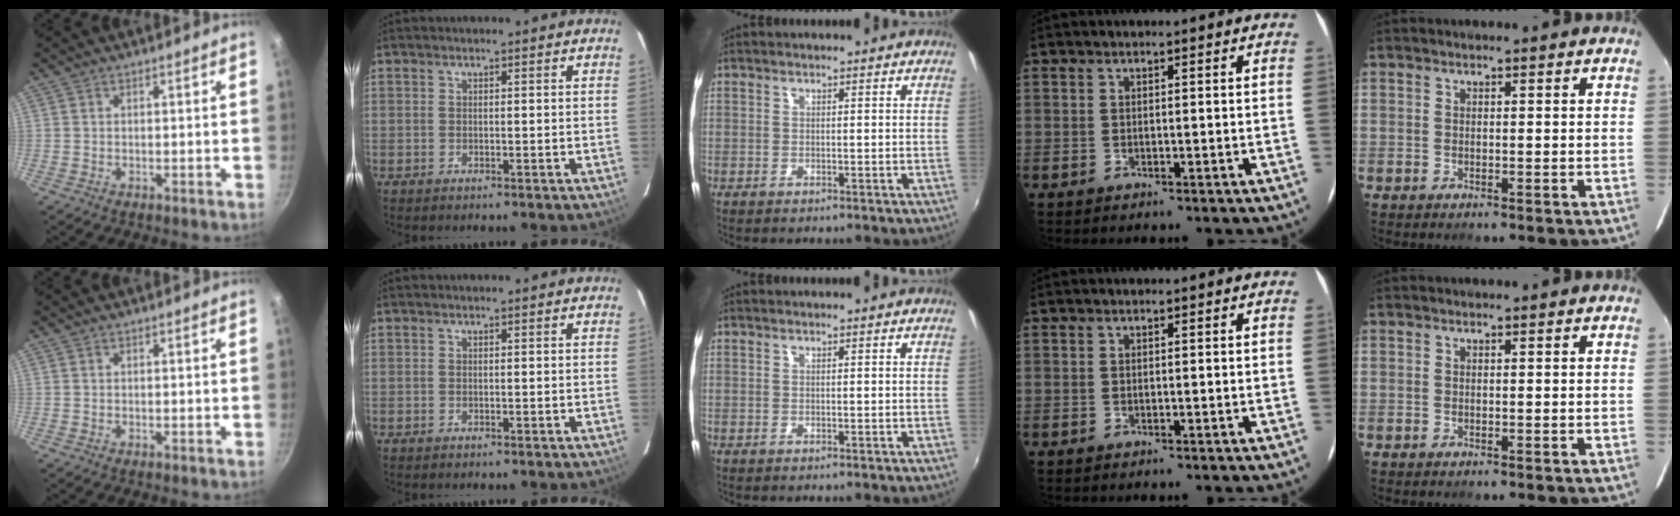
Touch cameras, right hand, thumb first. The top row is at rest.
{}